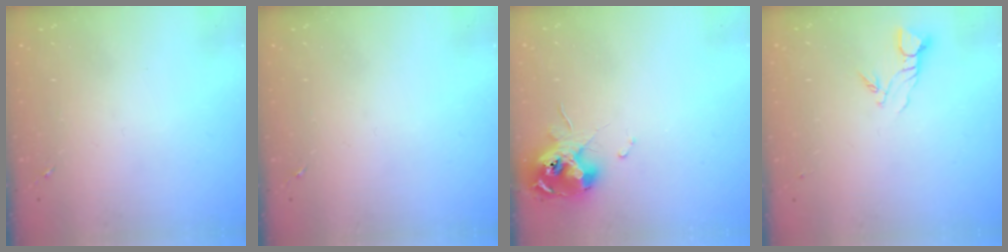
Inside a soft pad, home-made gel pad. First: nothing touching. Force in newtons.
{"total": 0.0}
{"total": 12.0, "press": 11.9, "slide": 1.4}
{"total": 4.3, "press": 4.3, "slide": 0.3}